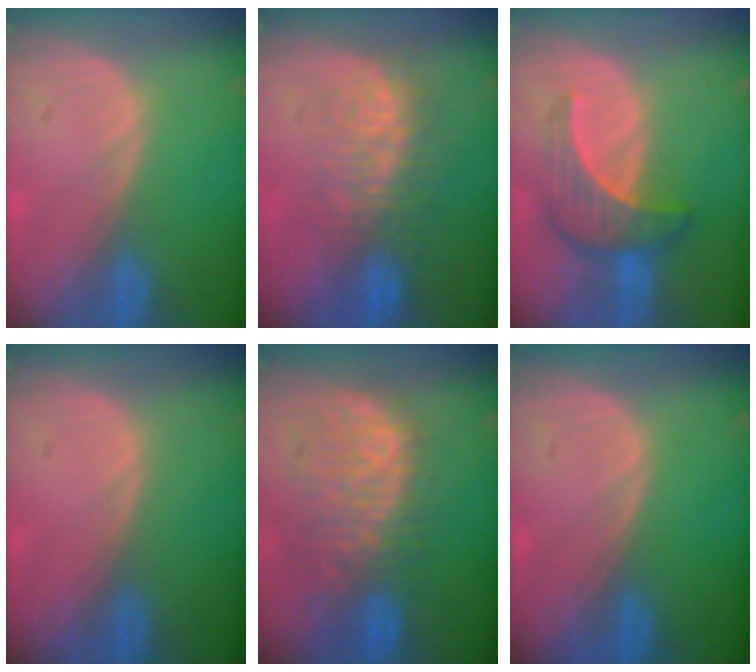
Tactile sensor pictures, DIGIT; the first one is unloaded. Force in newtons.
{"total": 7.9, "press": 7.6, "slide": 2.1}
{"total": 7.0, "press": 6.6, "slide": 2.2}
{"total": 0.0}
{"total": 10.4, "press": 9.4, "slide": 4.6}
{"total": 0.0}